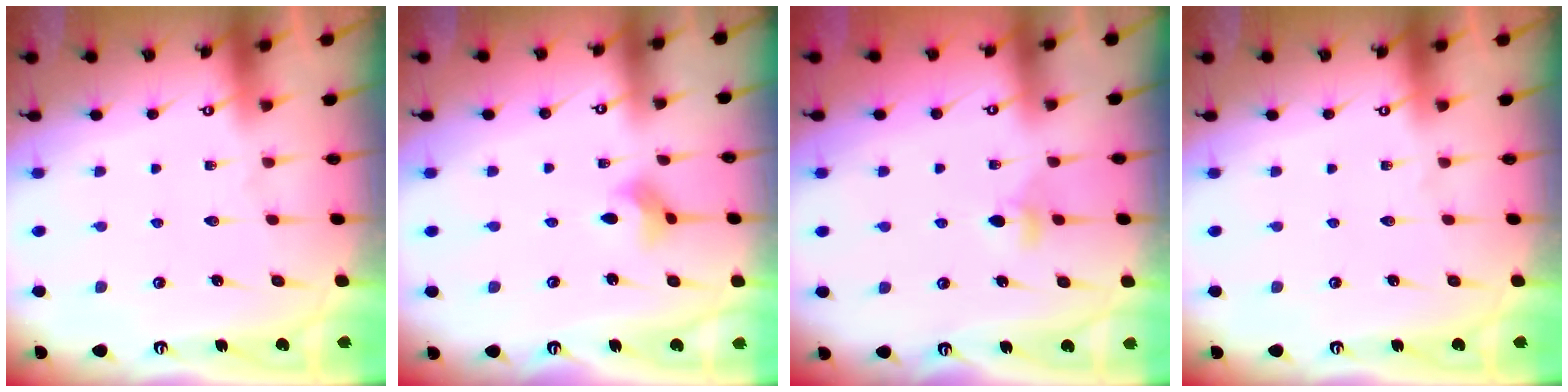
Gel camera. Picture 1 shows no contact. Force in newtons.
{"total": 3.9, "press": 3.9, "slide": 0.6}
{"total": 3.7, "press": 3.6, "slide": 0.7}
{"total": 0.0}